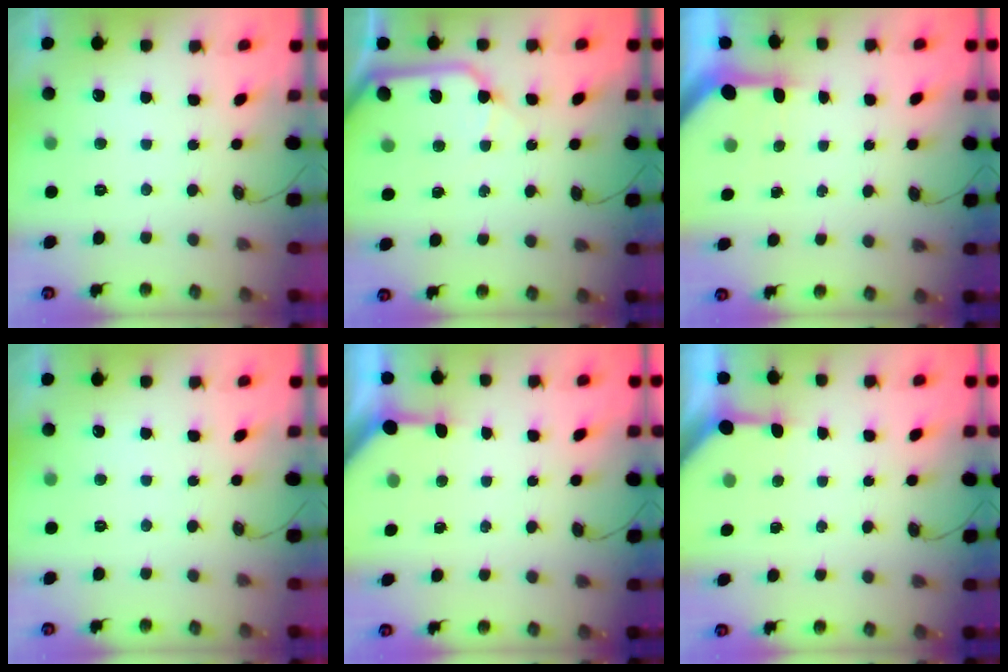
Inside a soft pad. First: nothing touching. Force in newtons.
{"total": 11.7, "press": 11.5, "slide": 1.8}
{"total": 3.5, "press": 3.4, "slide": 0.3}
{"total": 0.0}
{"total": 2.8, "press": 2.8, "slide": 0.2}
{"total": 2.9, "press": 2.8, "slide": 0.3}